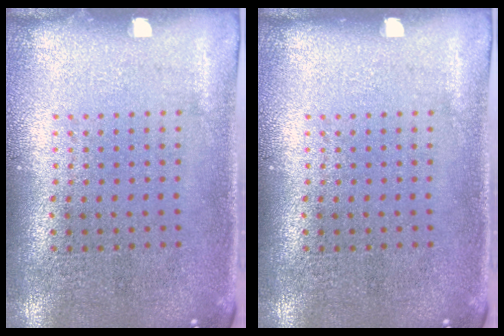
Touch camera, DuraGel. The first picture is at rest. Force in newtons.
{"total": 0.0}